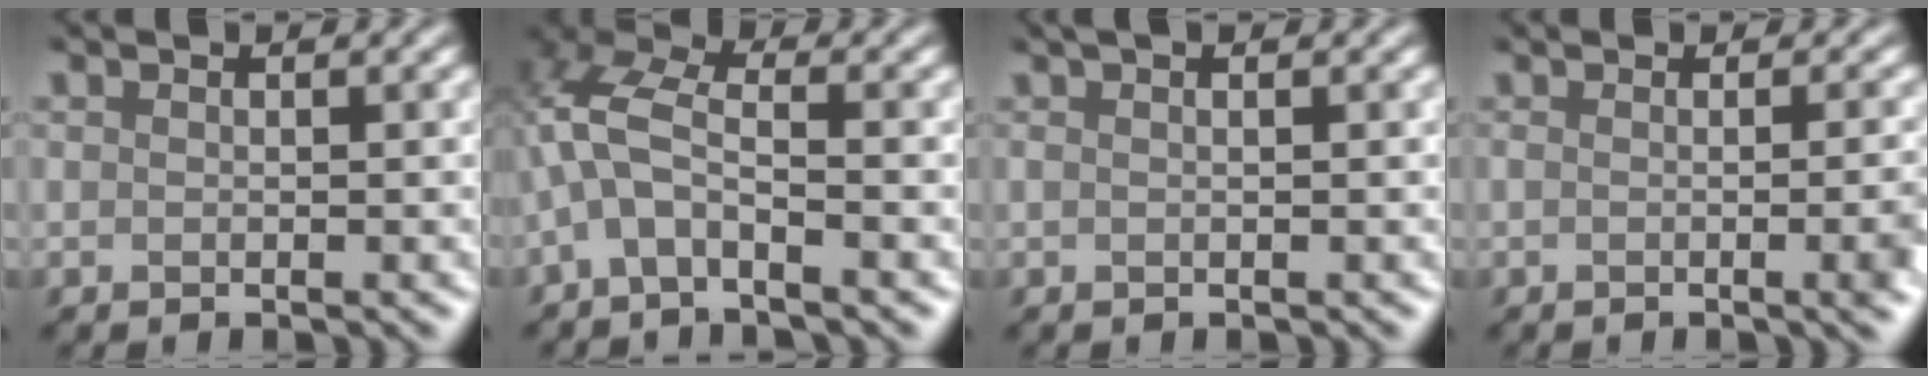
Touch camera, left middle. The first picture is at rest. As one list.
[{"total": 3.8, "force": [-1.9, 1.2, 3.0], "torque": [-0.099, 0.015, -0.034]}, {"total": 2.4, "force": [1.1, 1.1, 1.8], "torque": [-0.004, 0.022, -0.003]}, {"total": 4.6, "force": [-0.8, 1.5, 4.2], "torque": [-0.022, 0.005, -0.004]}]